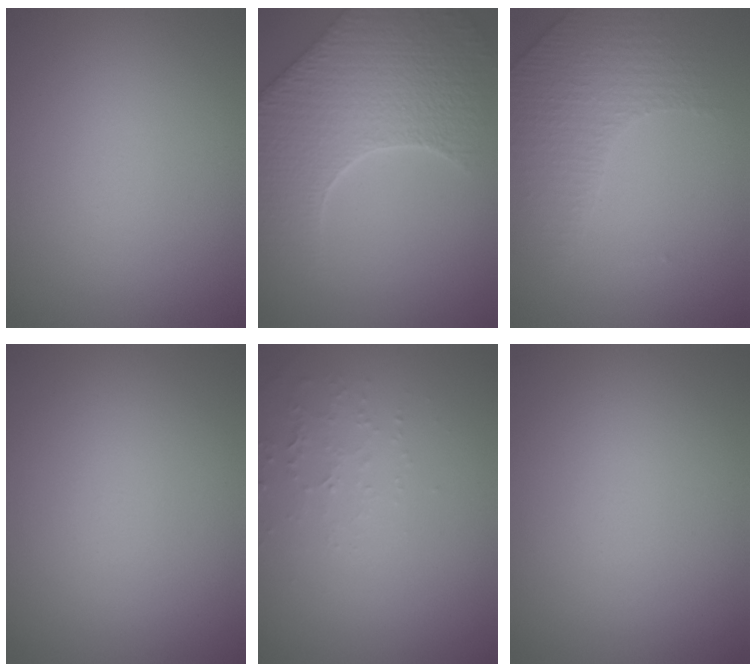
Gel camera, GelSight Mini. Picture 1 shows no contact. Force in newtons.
{"total": 8.3, "press": 6.4, "slide": 5.2}
{"total": 4.3, "press": 2.9, "slide": 3.2}
{"total": 0.0}
{"total": 1.5, "press": 1.5, "slide": 0.5}
{"total": 0.0}